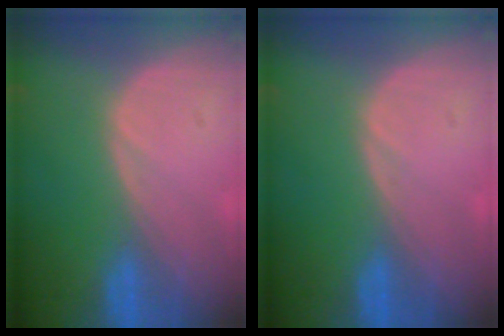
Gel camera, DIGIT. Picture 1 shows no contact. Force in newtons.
{"total": 0.0}